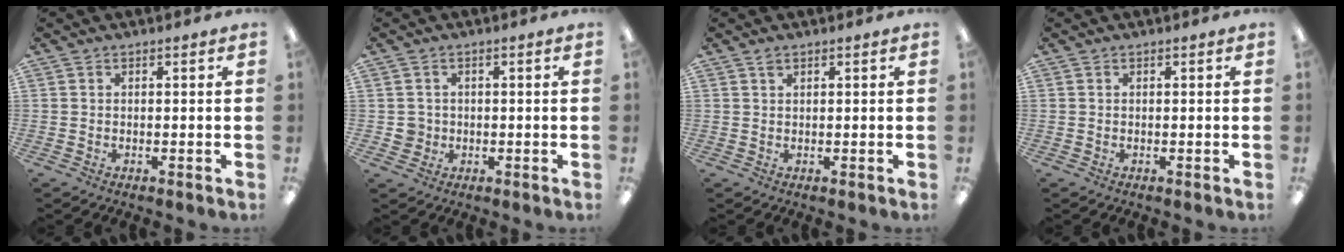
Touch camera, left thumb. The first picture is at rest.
{"total": 3.3, "force": [0.1, 3.2, 0.6], "torque": [-0.007, 0.004, 0.000]}
{"total": 1.1, "force": [0.9, 0.5, 0.5], "torque": [-0.012, -0.001, 0.016]}
{"total": 0.0}